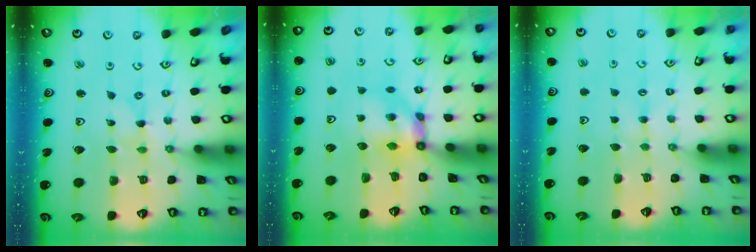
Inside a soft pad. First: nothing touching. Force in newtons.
{"total": 5.6, "press": 5.6, "slide": 0.3}
{"total": 2.5, "press": 2.5, "slide": 0.4}